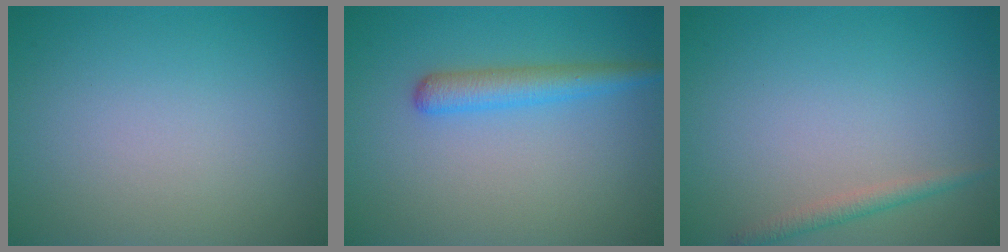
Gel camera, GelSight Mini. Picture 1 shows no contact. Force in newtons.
{"total": 2.8, "press": 2.8, "slide": 0.1}
{"total": 1.4, "press": 1.4, "slide": 0.0}